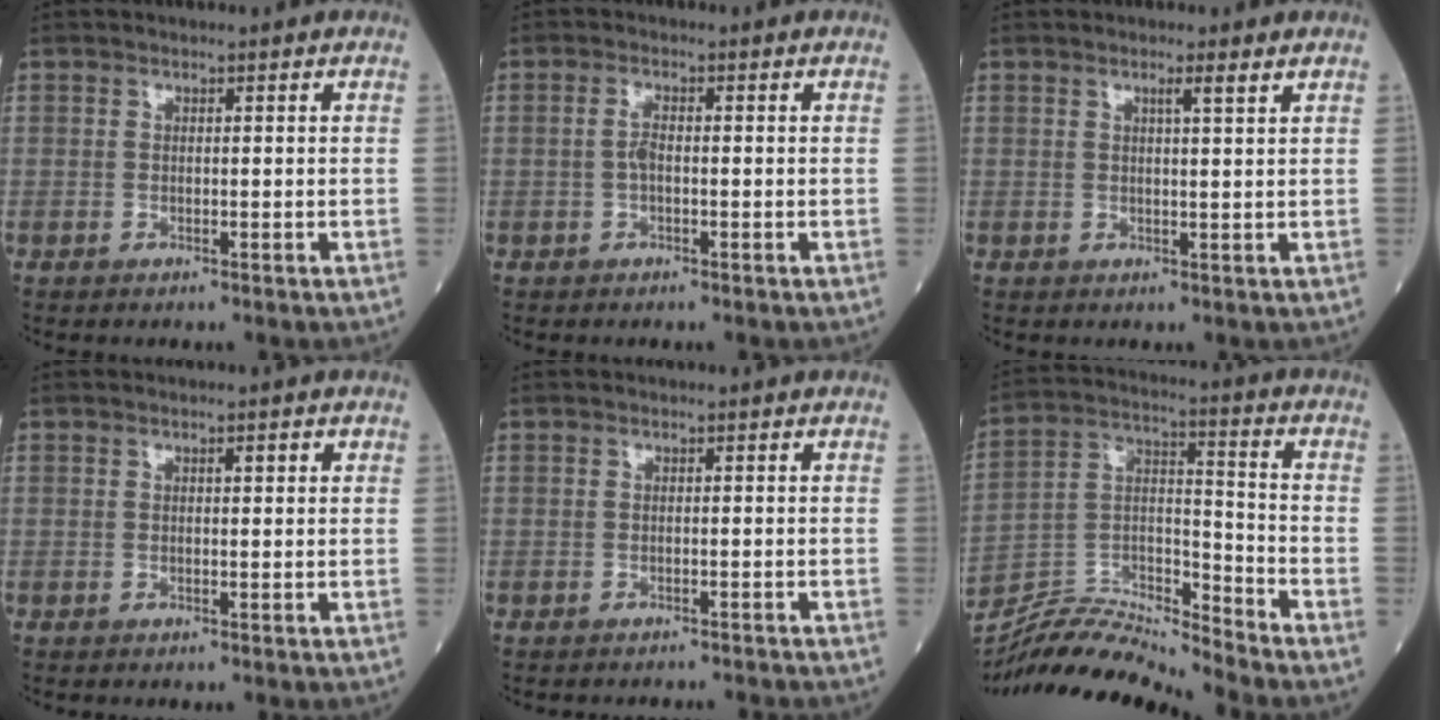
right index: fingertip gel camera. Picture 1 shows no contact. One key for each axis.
{"total": 1.9, "fx": -0.2, "fy": 0.6, "fz": 1.8, "tx": -0.040, "ty": 0.003, "tz": -0.005}
{"total": 1.7, "fx": 1.1, "fy": -0.3, "fz": 1.3, "tx": -0.023, "ty": 0.001, "tz": 0.020}
{"total": 1.1, "fx": 0.5, "fy": 0.2, "fz": 1.0, "tx": -0.014, "ty": 0.002, "tz": 0.005}
{"total": 3.1, "fx": -3.1, "fy": 0.3, "fz": 0.3, "tx": -0.002, "ty": -0.007, "tz": -0.035}
{"total": 12.8, "fx": -12.6, "fy": -1.0, "fz": 2.0, "tx": -0.034, "ty": 0.036, "tz": -0.238}